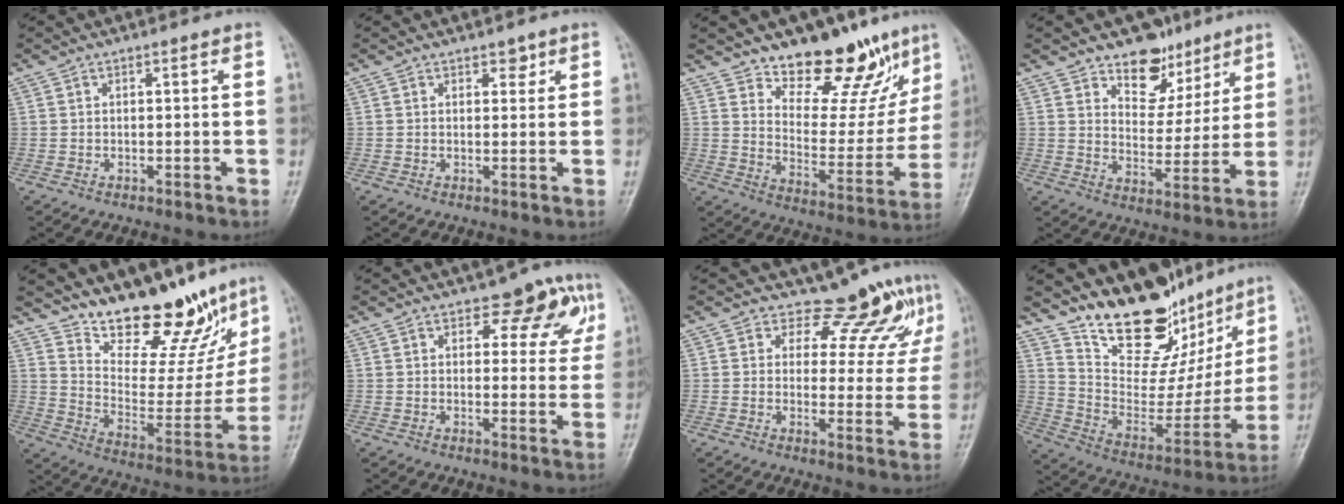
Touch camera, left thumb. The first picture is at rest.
{"total": 1.6, "force": [1.1, 1.0, 0.7], "torque": [0.006, -0.005, 0.011]}
{"total": 17.9, "force": [13.2, 8.0, 9.2], "torque": [-0.060, -0.096, 0.198]}
{"total": 10.0, "force": [7.2, 6.1, 3.4], "torque": [-0.011, -0.043, 0.117]}
{"total": 21.3, "force": [17.3, 8.0, 9.6], "torque": [-0.093, -0.107, 0.263]}
{"total": 8.2, "force": [4.3, 4.6, 5.2], "torque": [-0.018, -0.013, 0.048]}
{"total": 9.2, "force": [7.8, 3.9, 2.8], "torque": [-0.001, -0.063, 0.087]}
{"total": 22.3, "force": [16.5, 10.3, 11.0], "torque": [-0.107, -0.093, 0.271]}